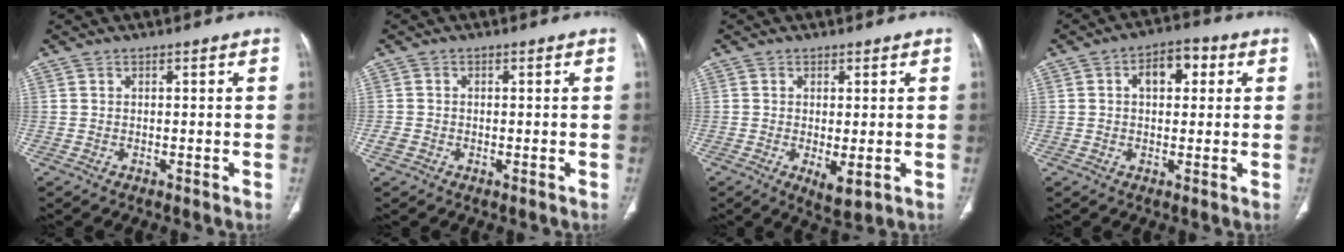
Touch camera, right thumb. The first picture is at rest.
{"total": 1.6, "force": [-0.6, 1.3, 0.7], "torque": [-0.017, 0.004, -0.012]}
{"total": 4.0, "force": [-0.9, 1.5, 3.6], "torque": [-0.063, -0.015, -0.009]}
{"total": 7.0, "force": [1.7, 4.3, 5.2], "torque": [-0.059, 0.015, 0.020]}